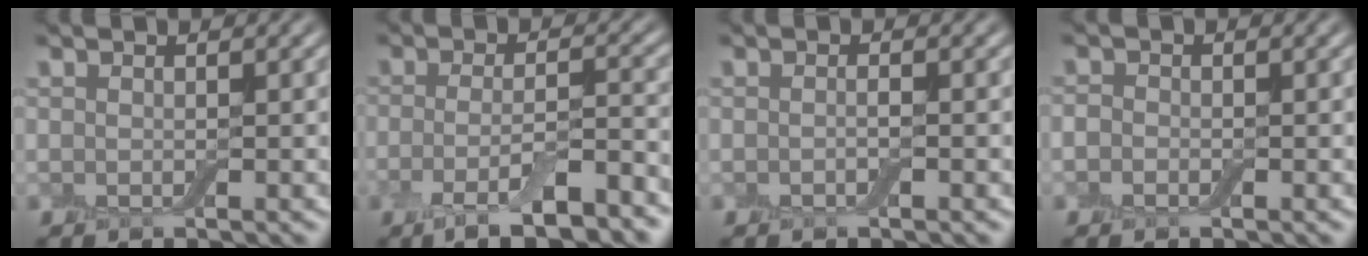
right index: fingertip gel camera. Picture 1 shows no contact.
{"total": 6.3, "force": [-3.5, 1.5, 5.0], "torque": [-0.088, 0.003, -0.064]}
{"total": 0.7, "force": [-0.3, 0.1, 0.6], "torque": [-0.012, 0.002, -0.006]}
{"total": 0.9, "force": [-0.5, 0.7, 0.3], "torque": [-0.002, 0.001, -0.014]}